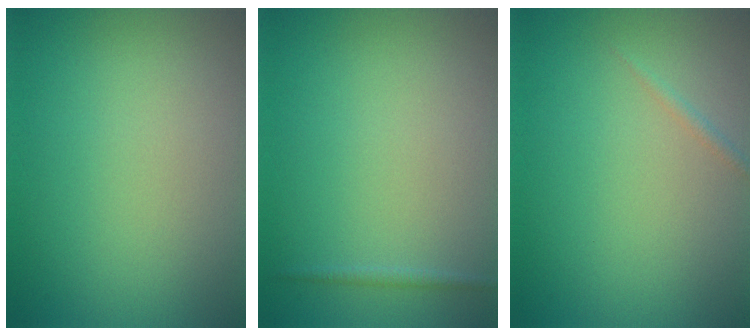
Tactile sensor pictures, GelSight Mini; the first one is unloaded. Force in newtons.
{"total": 0.5, "press": 0.5, "slide": 0.1}
{"total": 0.6, "press": 0.6, "slide": 0.0}